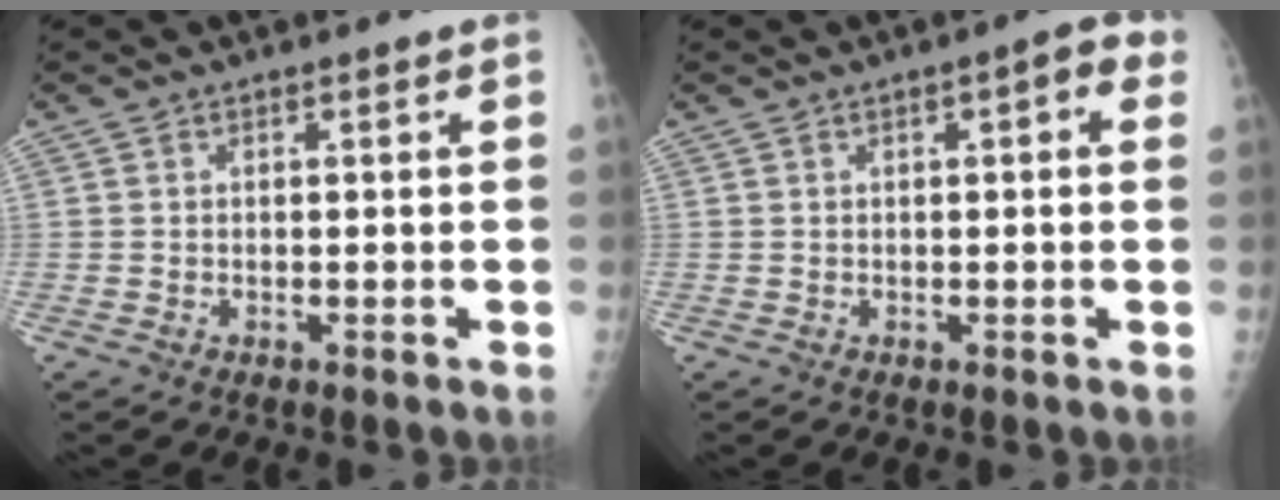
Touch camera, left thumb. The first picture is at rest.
{"total": 4.1, "force": [1.4, 1.4, 3.6], "torque": [-0.039, 0.006, 0.011]}